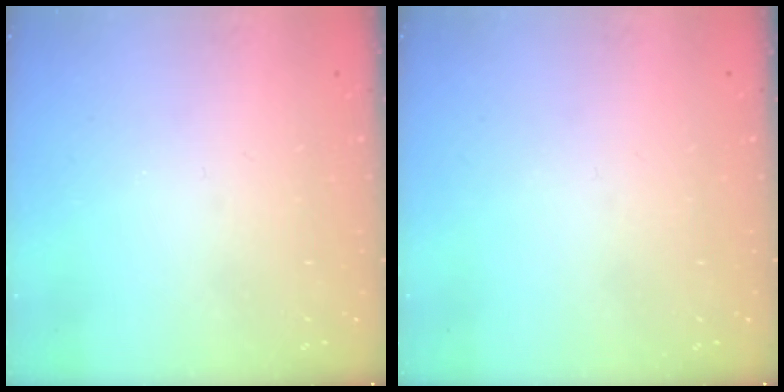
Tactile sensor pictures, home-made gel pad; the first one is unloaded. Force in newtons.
{"total": 0.0}